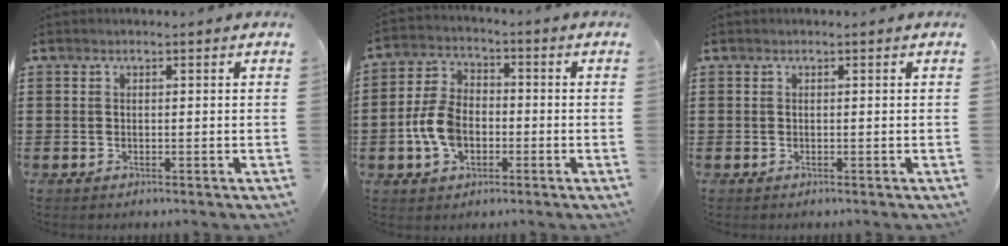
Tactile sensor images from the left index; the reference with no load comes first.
{"total": 7.9, "force": [-1.9, 5.1, 5.7], "torque": [-0.142, 0.005, -0.042]}
{"total": 0.0}